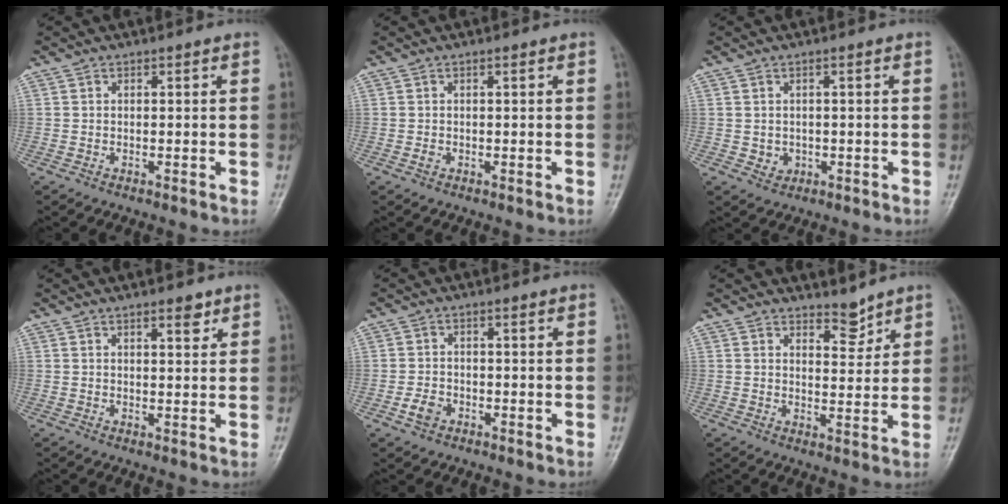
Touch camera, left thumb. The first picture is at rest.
{"total": 0.8, "force": [0.0, 0.5, 0.6], "torque": [-0.008, 0.000, 0.002]}
{"total": 2.2, "force": [-0.2, 1.9, 0.9], "torque": [-0.005, 0.001, 0.004]}
{"total": 5.0, "force": [2.8, 2.0, 3.6], "torque": [-0.034, -0.014, 0.038]}
{"total": 2.8, "force": [-1.3, 2.0, 1.4], "torque": [-0.025, 0.008, -0.024]}
{"total": 3.7, "force": [3.3, 1.3, 1.0], "torque": [0.000, -0.030, 0.054]}